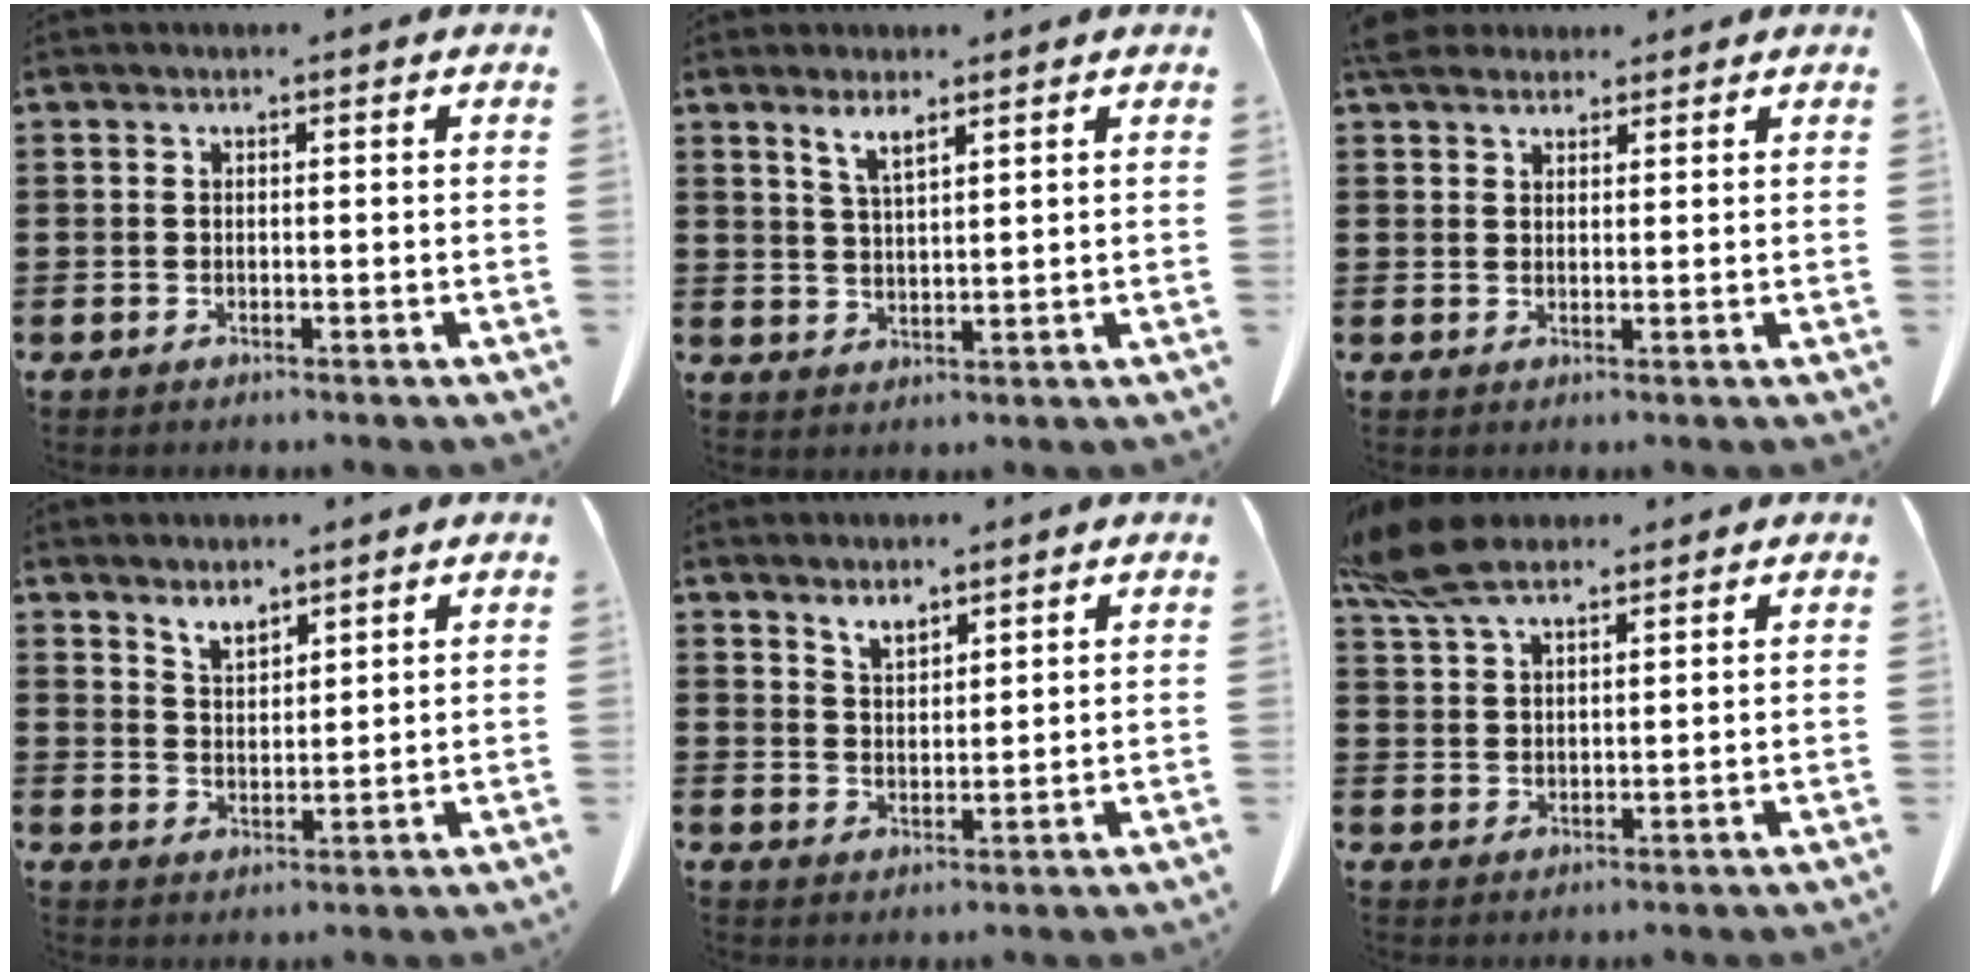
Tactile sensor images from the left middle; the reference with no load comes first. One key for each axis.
{"total": 3.1, "fx": 2.3, "fy": 0.5, "fz": 2.0, "tx": -0.045, "ty": 0.003, "tz": 0.042}
{"total": 3.6, "fx": 3.1, "fy": 1.6, "fz": 1.1, "tx": -0.022, "ty": 0.000, "tz": 0.058}
{"total": 3.3, "fx": 3.1, "fy": 0.9, "fz": 0.7, "tx": -0.022, "ty": -0.006, "tz": 0.058}
{"total": 2.8, "fx": 2.6, "fy": 0.8, "fz": 0.7, "tx": -0.021, "ty": -0.002, "tz": 0.048}
{"total": 8.2, "fx": 6.2, "fy": 2.9, "fz": 4.6, "tx": -0.114, "ty": -0.005, "tz": 0.115}